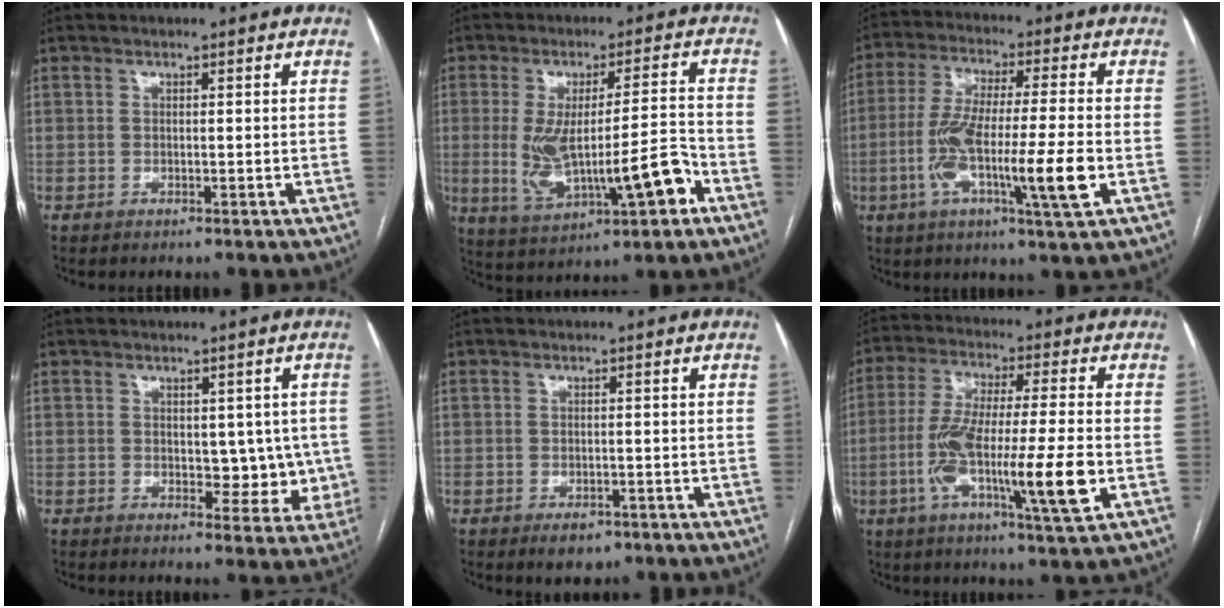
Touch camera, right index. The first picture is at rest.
{"total": 13.1, "force": [-3.5, 2.7, 12.4], "torque": [-0.227, 0.010, -0.039]}
{"total": 14.4, "force": [-3.7, 0.6, 13.9], "torque": [-0.264, -0.008, -0.071]}
{"total": 5.6, "force": [-0.2, 3.5, 4.3], "torque": [-0.030, 0.007, 0.004]}
{"total": 3.1, "force": [-1.9, 1.9, 1.6], "torque": [-0.021, 0.000, -0.017]}
{"total": 15.9, "force": [-4.0, 1.0, 15.3], "torque": [-0.289, -0.011, -0.073]}